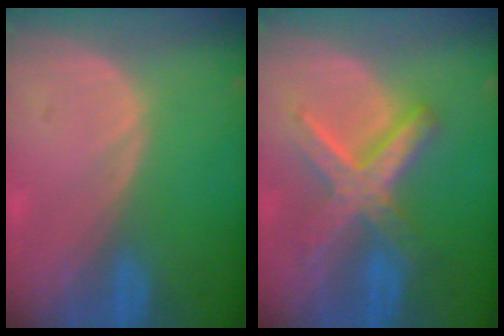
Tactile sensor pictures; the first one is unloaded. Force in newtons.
{"total": 8.2, "press": 8.2, "slide": 0.7}